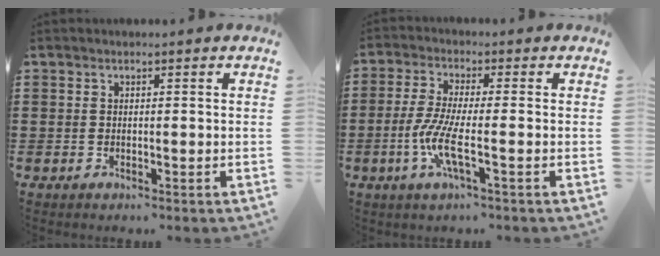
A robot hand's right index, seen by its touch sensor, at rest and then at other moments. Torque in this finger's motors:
{"motor_torque": [1.15, 0.99, 0.39, 0.06]}